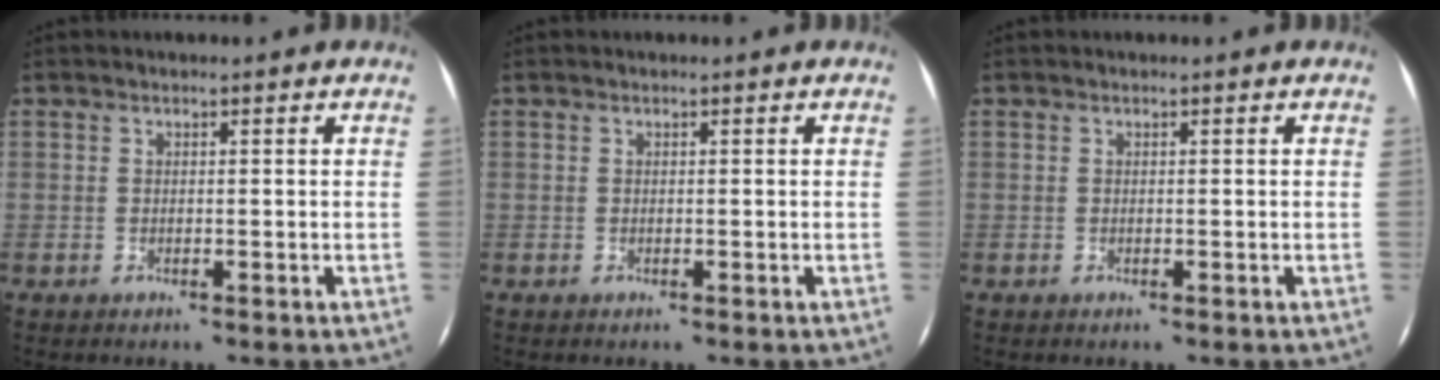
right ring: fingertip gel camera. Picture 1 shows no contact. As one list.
[{"total": 0.0}, {"total": 0.0}]